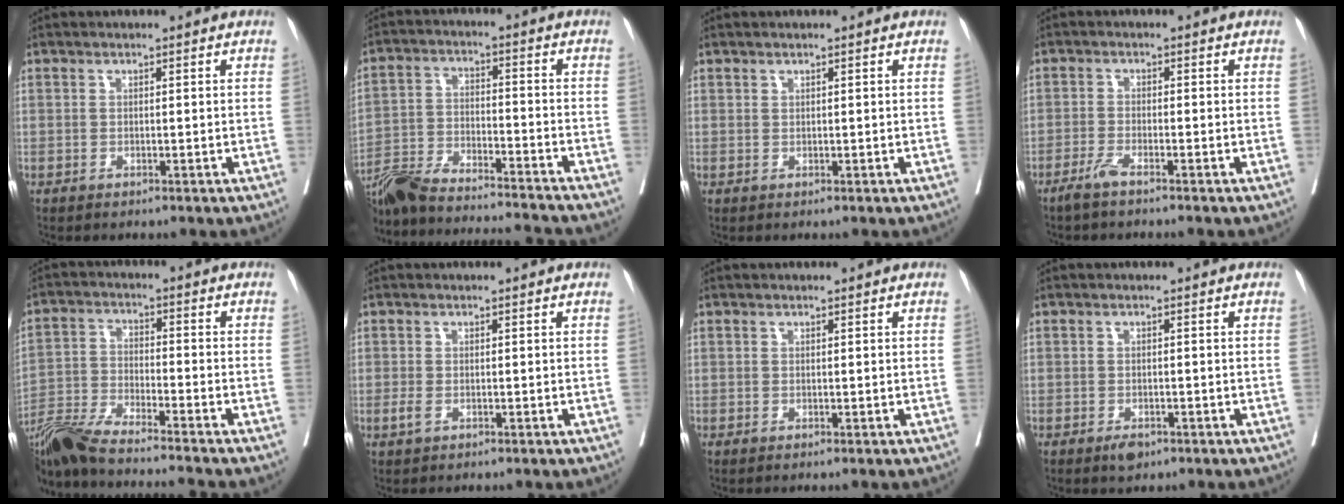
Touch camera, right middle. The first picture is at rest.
{"total": 20.5, "force": [-19.1, 0.9, 7.5], "torque": [-0.156, -0.023, -0.301]}
{"total": 0.0}
{"total": 2.4, "force": [-2.0, -0.2, 1.3], "torque": [-0.034, -0.004, -0.044]}
{"total": 14.8, "force": [-13.1, -0.8, 6.8], "torque": [-0.126, -0.024, -0.231]}
{"total": 1.3, "force": [-0.5, 0.7, 1.0], "torque": [-0.027, -0.003, -0.007]}
{"total": 0.0}
{"total": 1.9, "force": [-1.2, 0.9, 1.2], "torque": [-0.018, 0.000, -0.014]}